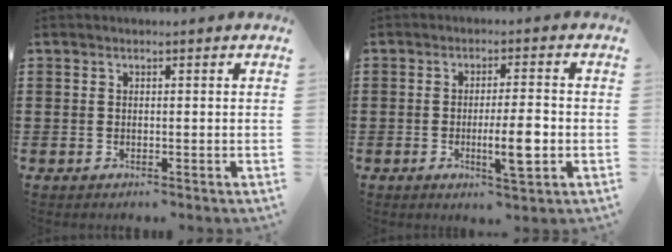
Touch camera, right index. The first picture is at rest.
{"total": 6.8, "force": [-1.6, 1.1, 6.5], "torque": [-0.112, -0.007, -0.028]}